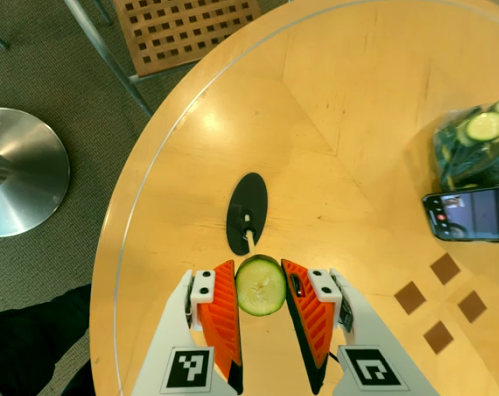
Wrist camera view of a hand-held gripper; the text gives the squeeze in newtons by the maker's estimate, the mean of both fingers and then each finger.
{"total": 6.0, "left": 5.7, "right": 6.2}